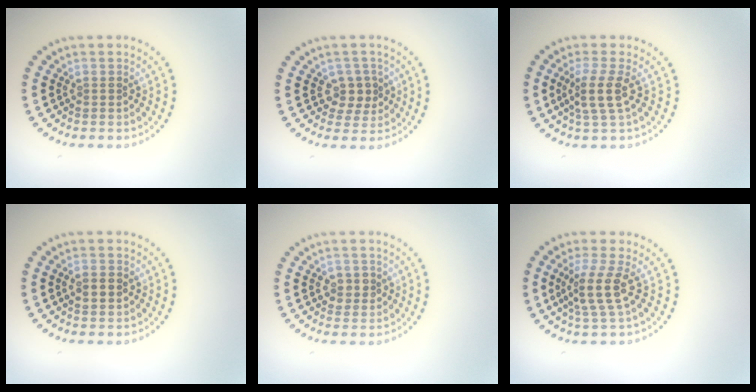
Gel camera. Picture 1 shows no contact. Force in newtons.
{"total": 2.3, "press": 2.1, "slide": 0.9}
{"total": 2.9, "press": 2.4, "slide": 1.7}
{"total": 2.1, "press": 2.1, "slide": 0.1}
{"total": 1.8, "press": 1.8, "slide": 0.2}
{"total": 3.3, "press": 2.7, "slide": 2.0}